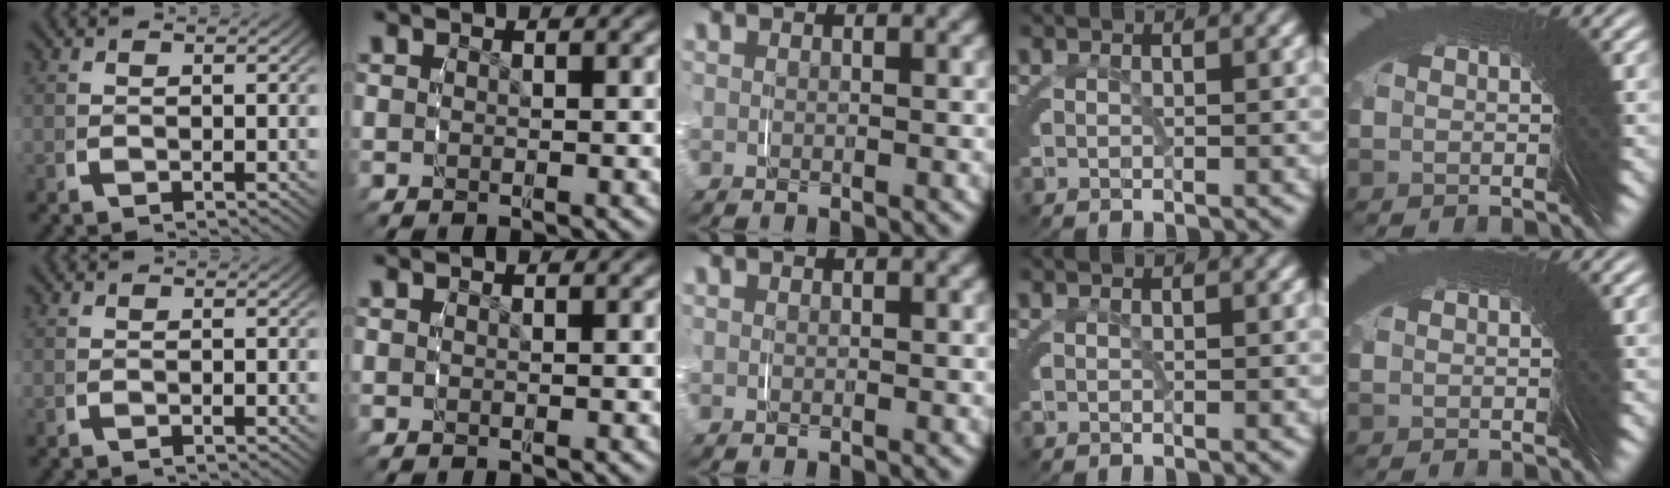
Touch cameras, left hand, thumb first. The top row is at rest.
{}